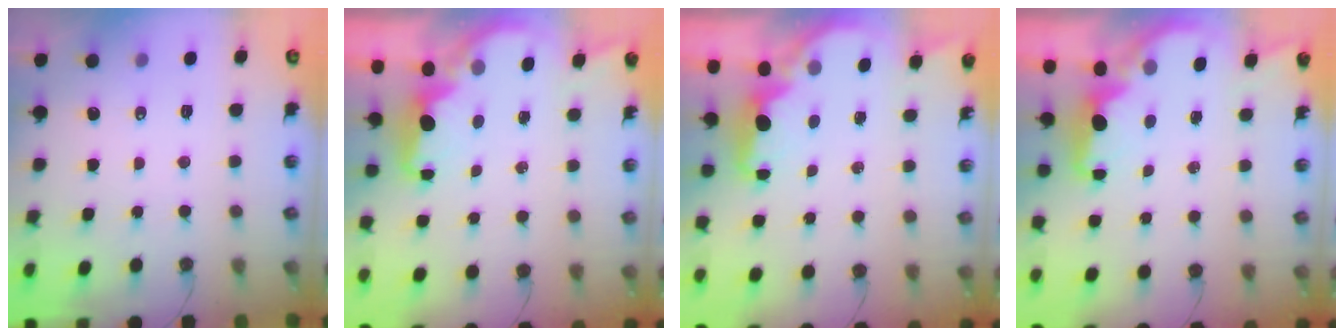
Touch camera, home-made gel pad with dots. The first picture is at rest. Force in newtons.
{"total": 2.3, "press": 2.1, "slide": 0.9}
{"total": 2.5, "press": 2.4, "slide": 0.8}
{"total": 2.4, "press": 2.2, "slide": 0.8}